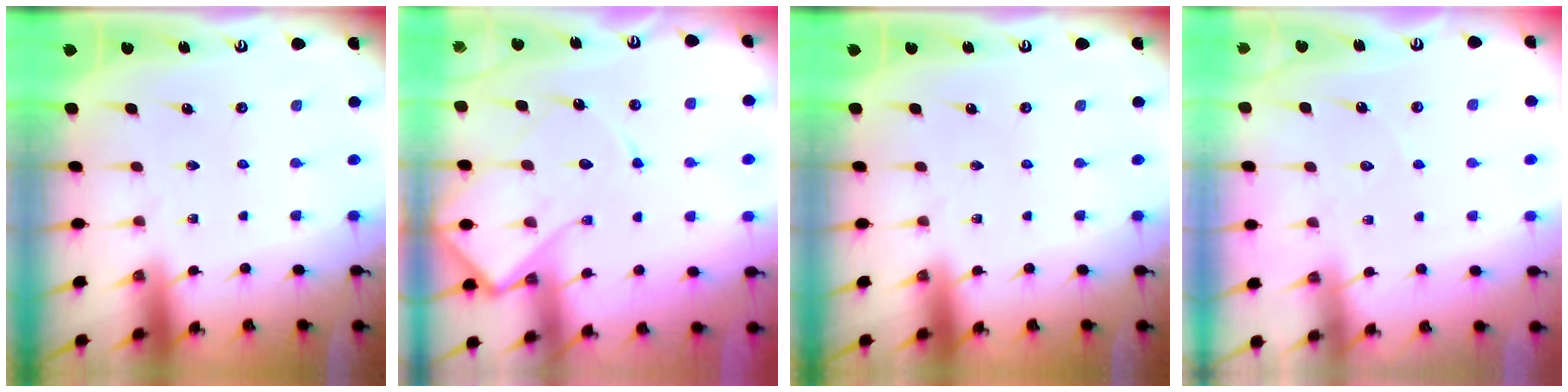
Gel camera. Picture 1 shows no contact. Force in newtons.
{"total": 12.6, "press": 12.5, "slide": 1.3}
{"total": 0.0}
{"total": 5.8, "press": 5.8, "slide": 0.8}